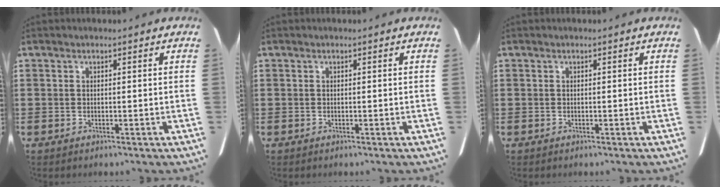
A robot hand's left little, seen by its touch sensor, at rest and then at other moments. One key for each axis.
{"total": 0.0}
{"total": 0.0}